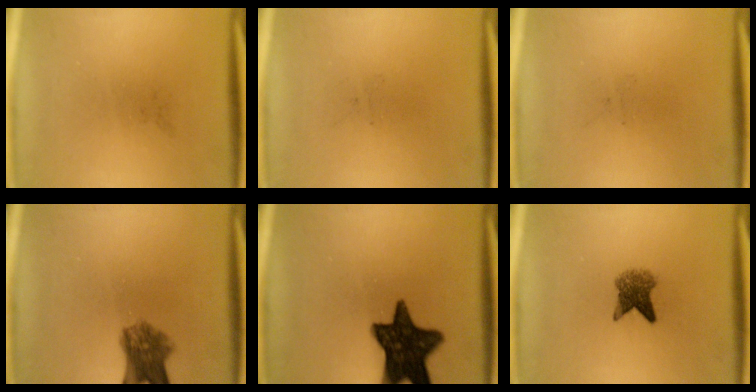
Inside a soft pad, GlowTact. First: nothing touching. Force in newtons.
{"total": 0.0}
{"total": 0.0}
{"total": 6.1}
{"total": 14.4}
{"total": 4.0}